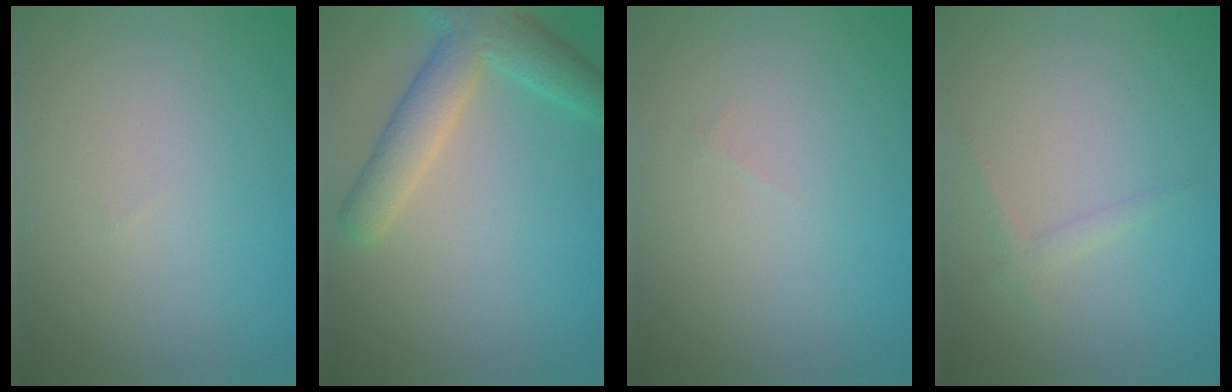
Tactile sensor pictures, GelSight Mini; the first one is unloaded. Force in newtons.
{"total": 5.0, "press": 5.0, "slide": 0.3}
{"total": 0.0}
{"total": 0.9, "press": 0.9, "slide": 0.1}